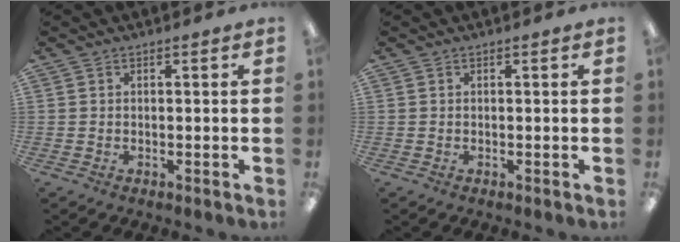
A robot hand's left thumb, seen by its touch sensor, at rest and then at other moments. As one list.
[{"total": 0.0}]